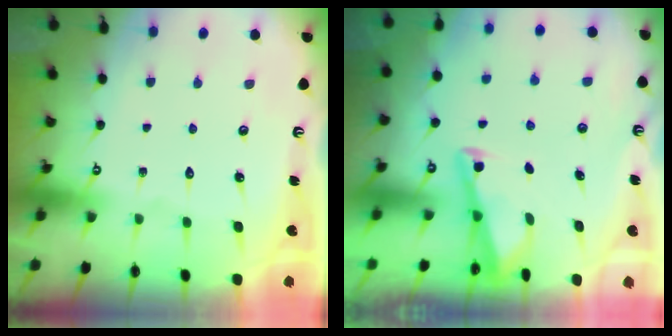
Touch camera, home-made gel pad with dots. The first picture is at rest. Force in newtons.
{"total": 2.9, "press": 2.9, "slide": 0.3}